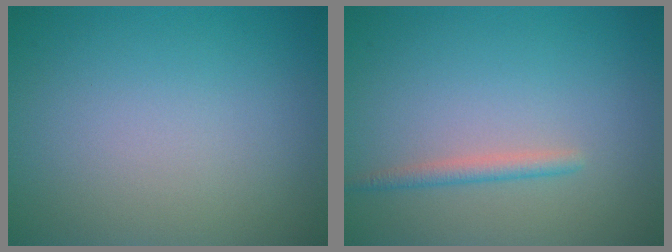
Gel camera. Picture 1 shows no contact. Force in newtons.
{"total": 1.4, "press": 1.4, "slide": 0.2}